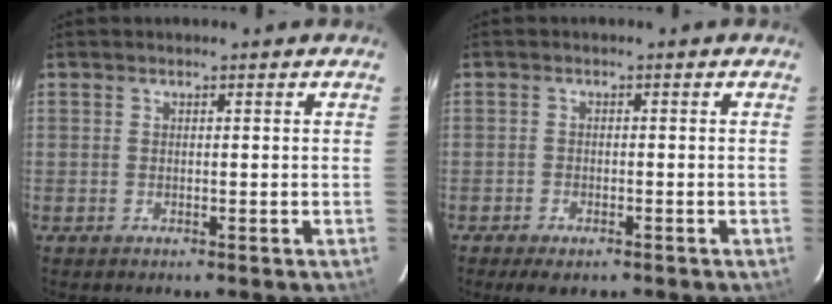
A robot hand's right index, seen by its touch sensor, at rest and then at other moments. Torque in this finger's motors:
{"motor_torque": [0.37, -0.27, 0.25, 0.02]}